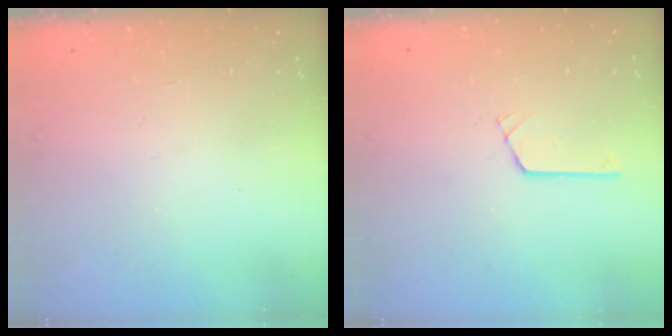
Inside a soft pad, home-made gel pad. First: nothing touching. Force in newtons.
{"total": 2.7, "press": 2.7, "slide": 0.3}